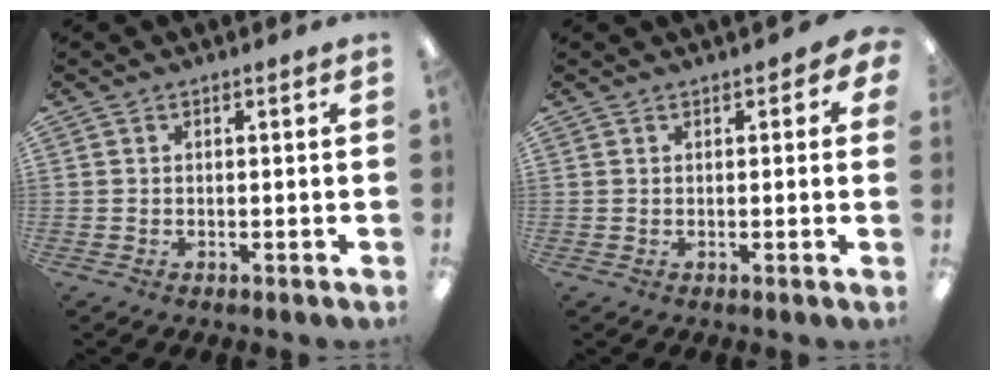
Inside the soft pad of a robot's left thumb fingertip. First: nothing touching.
{"total": 1.8, "force": [1.0, 0.8, 1.3], "torque": [-0.019, -0.001, 0.016]}